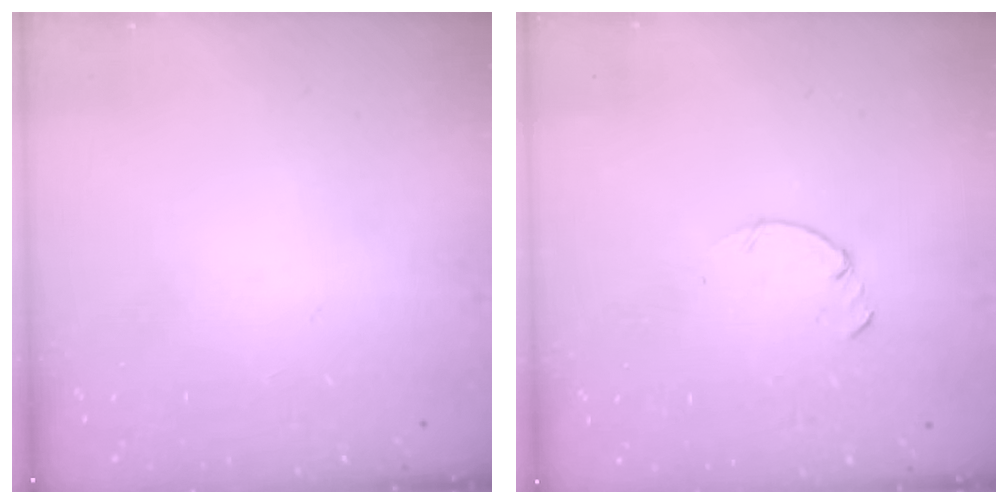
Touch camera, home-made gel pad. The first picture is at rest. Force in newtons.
{"total": 0.0}